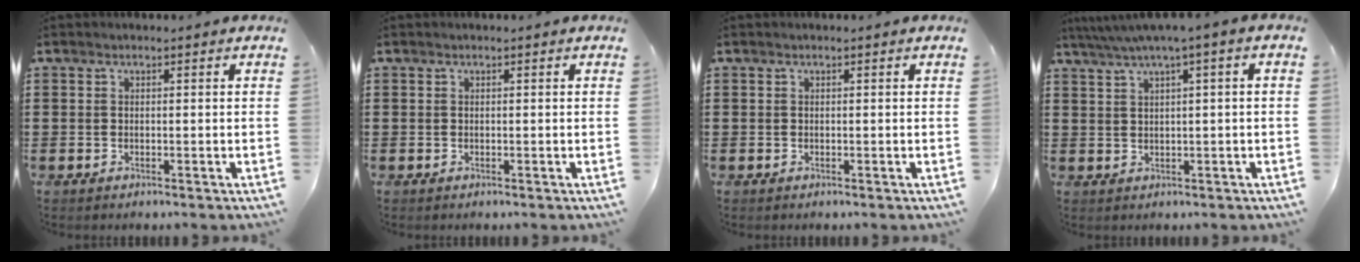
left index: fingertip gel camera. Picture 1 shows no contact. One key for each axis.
{"total": 0.0}
{"total": 0.0}
{"total": 3.0, "fx": 0.5, "fy": -0.1, "fz": 3.0, "tx": -0.056, "ty": -0.006, "tz": 0.007}